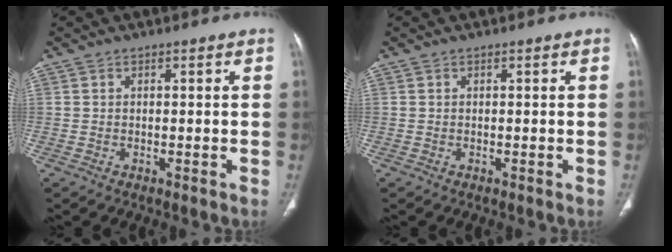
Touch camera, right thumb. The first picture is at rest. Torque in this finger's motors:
{"motor_torque": [0.00, 0.00, 0.06, -0.09, 0.01]}